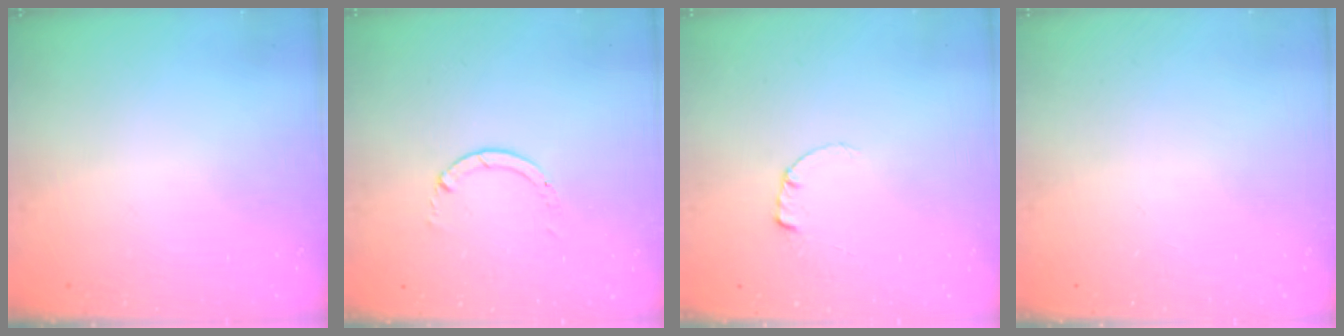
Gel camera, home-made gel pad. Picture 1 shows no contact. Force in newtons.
{"total": 0.6, "press": 0.5, "slide": 0.1}
{"total": 0.6, "press": 0.5, "slide": 0.2}
{"total": 0.0}